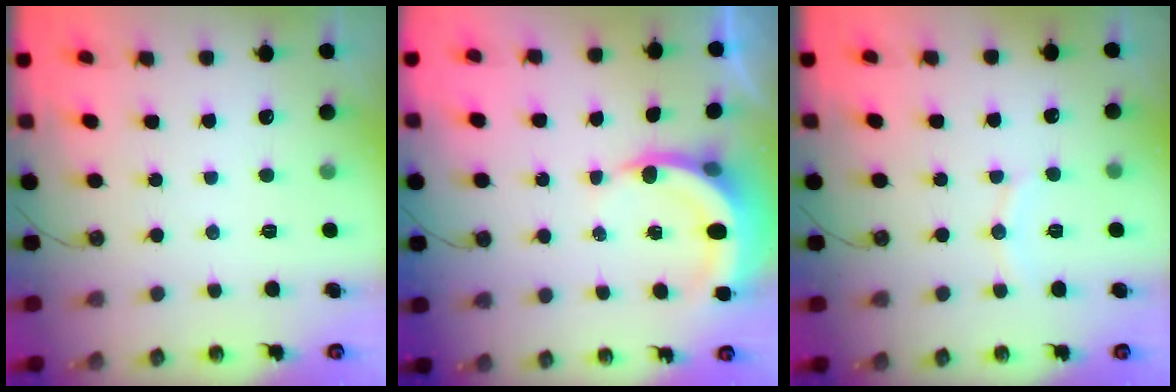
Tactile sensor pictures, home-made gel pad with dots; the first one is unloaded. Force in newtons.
{"total": 4.9, "press": 4.9, "slide": 0.3}
{"total": 5.8, "press": 5.8, "slide": 0.5}